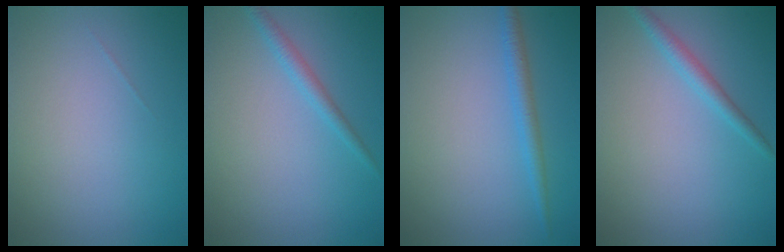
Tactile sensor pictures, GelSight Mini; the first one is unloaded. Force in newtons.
{"total": 1.5, "press": 1.5, "slide": 0.1}
{"total": 1.9, "press": 1.9, "slide": 0.1}
{"total": 1.8, "press": 1.7, "slide": 0.1}